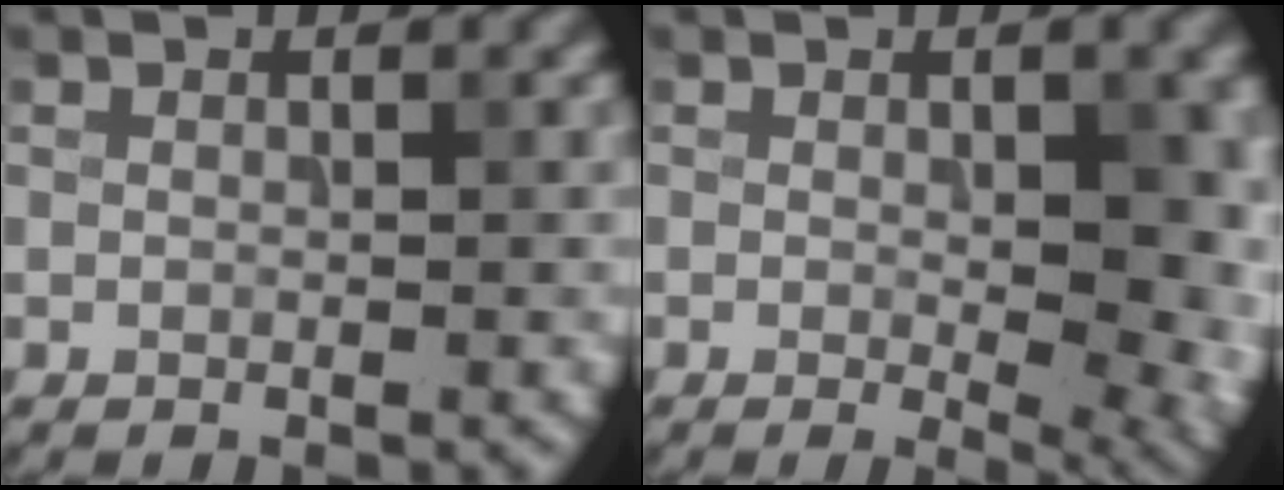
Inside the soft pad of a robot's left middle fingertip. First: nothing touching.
{"total": 8.2, "force": [-0.4, 3.2, 7.6], "torque": [-0.082, -0.007, -0.001]}